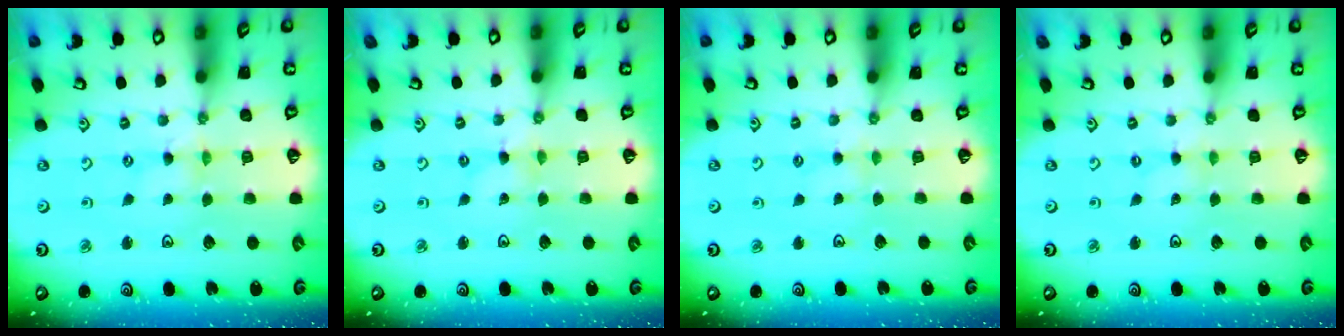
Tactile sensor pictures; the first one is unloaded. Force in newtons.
{"total": 0.0}
{"total": 1.9, "press": 1.9, "slide": 0.3}
{"total": 0.0}